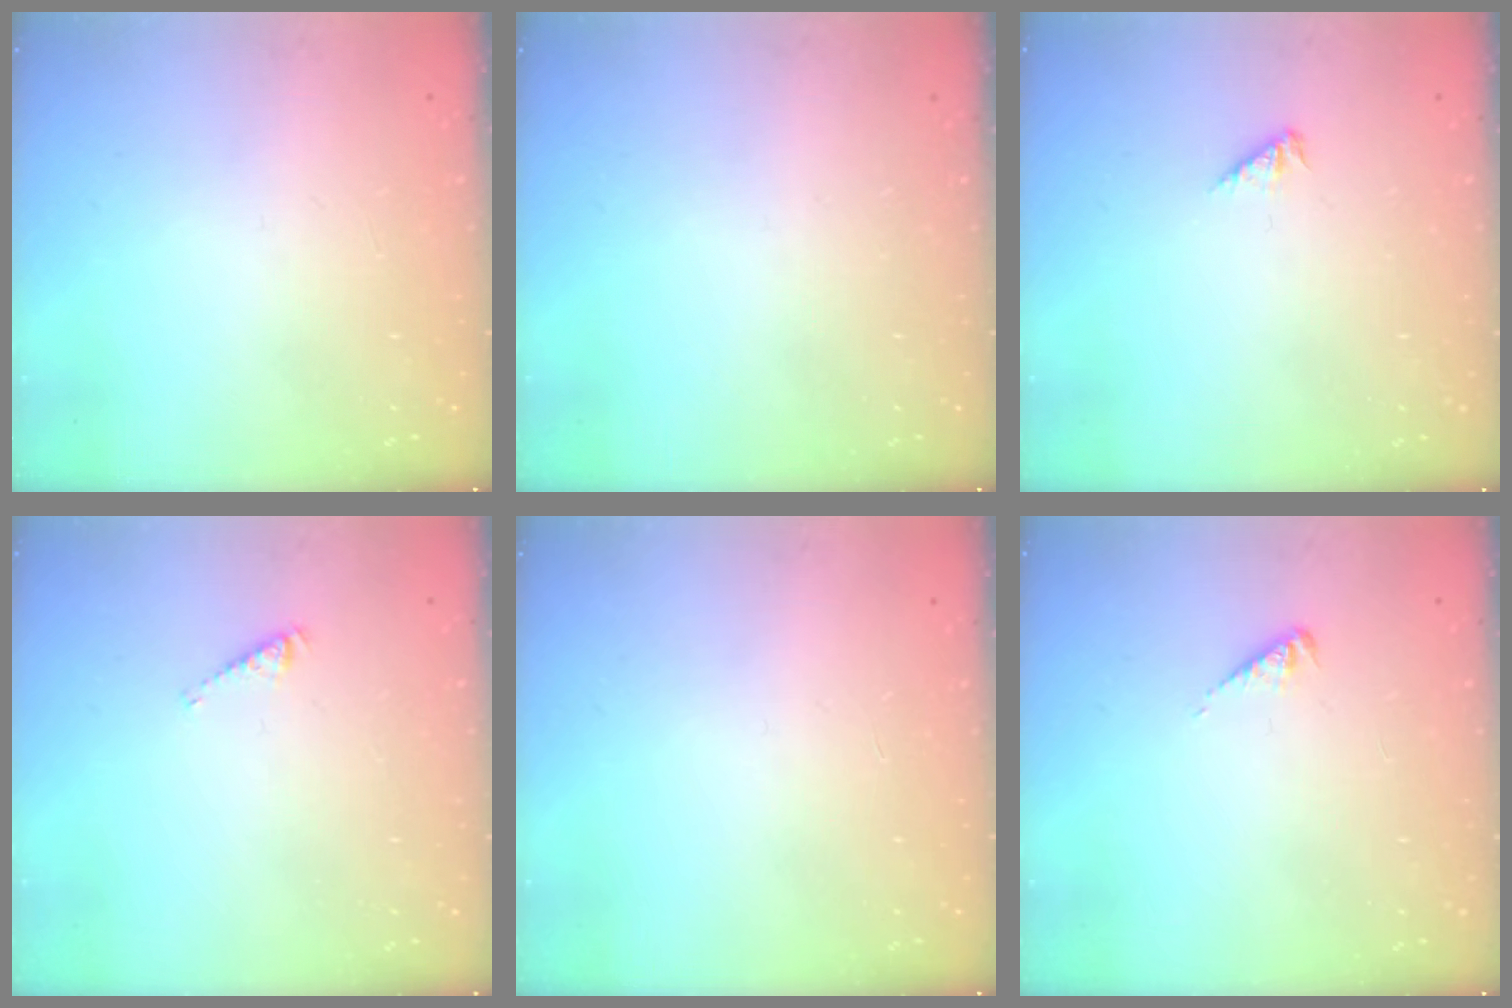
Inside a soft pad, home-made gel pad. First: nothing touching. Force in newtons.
{"total": 0.0}
{"total": 1.7, "press": 1.6, "slide": 0.4}
{"total": 3.0, "press": 2.9, "slide": 0.4}
{"total": 0.0}
{"total": 2.6, "press": 2.5, "slide": 0.5}